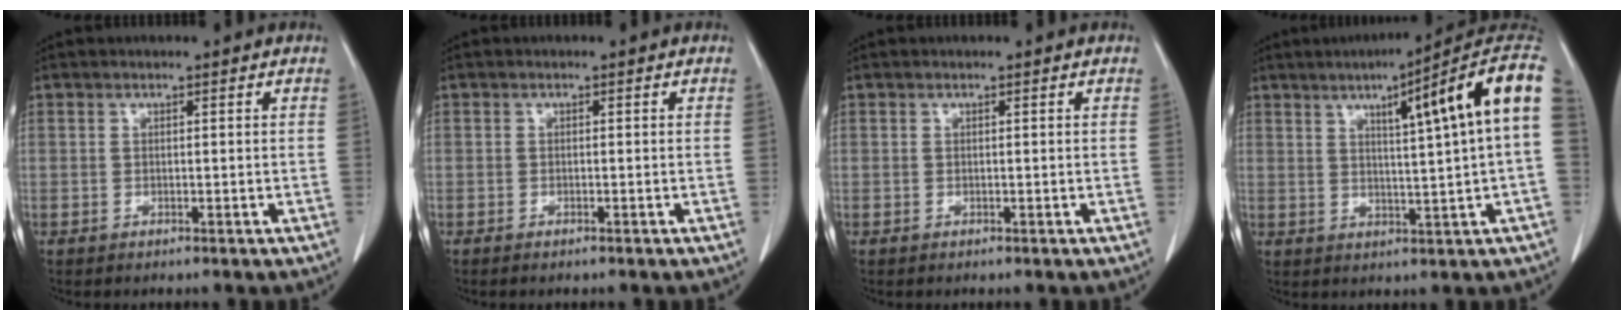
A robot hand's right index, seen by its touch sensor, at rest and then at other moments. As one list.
[{"total": 0.8, "force": [-0.7, 0.1, 0.5], "torque": [-0.013, -0.002, -0.009]}, {"total": 0.0}, {"total": 15.2, "force": [4.8, -0.1, 14.4], "torque": [-0.189, 0.028, 0.056]}]